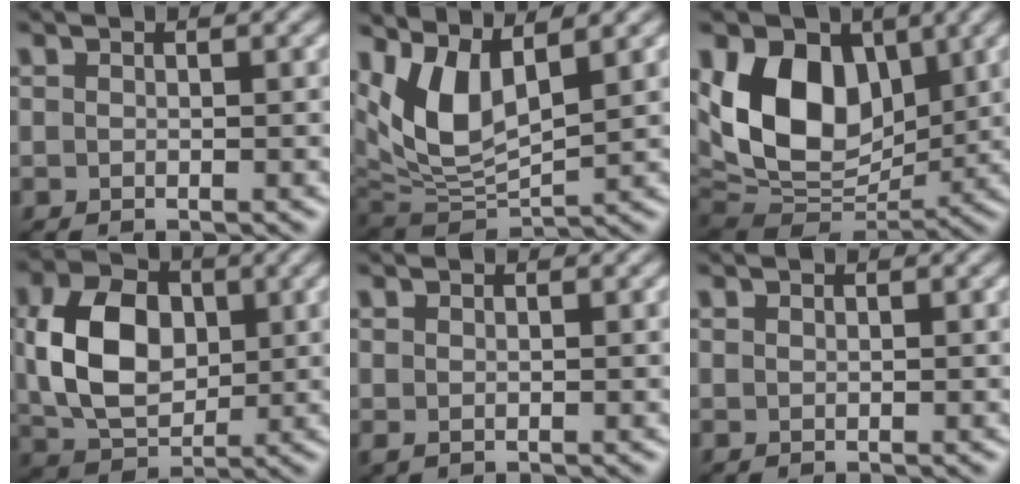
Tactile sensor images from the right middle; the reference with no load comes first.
{"total": 7.3, "force": [3.2, 3.4, 5.6], "torque": [-0.123, -0.009, 0.064]}
{"total": 11.4, "force": [3.1, 7.8, 7.7], "torque": [-0.135, -0.003, 0.046]}
{"total": 8.3, "force": [1.0, 5.8, 5.9], "torque": [-0.124, 0.006, 0.018]}
{"total": 0.6, "force": [0.2, 0.3, 0.4], "torque": [-0.011, -0.001, 0.004]}
{"total": 0.0}